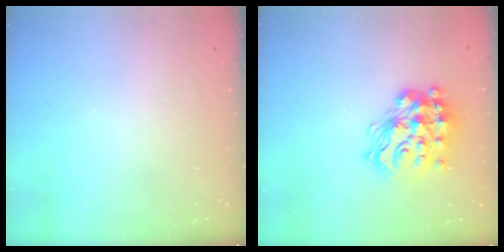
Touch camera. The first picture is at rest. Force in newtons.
{"total": 18.6, "press": 18.6, "slide": 1.2}